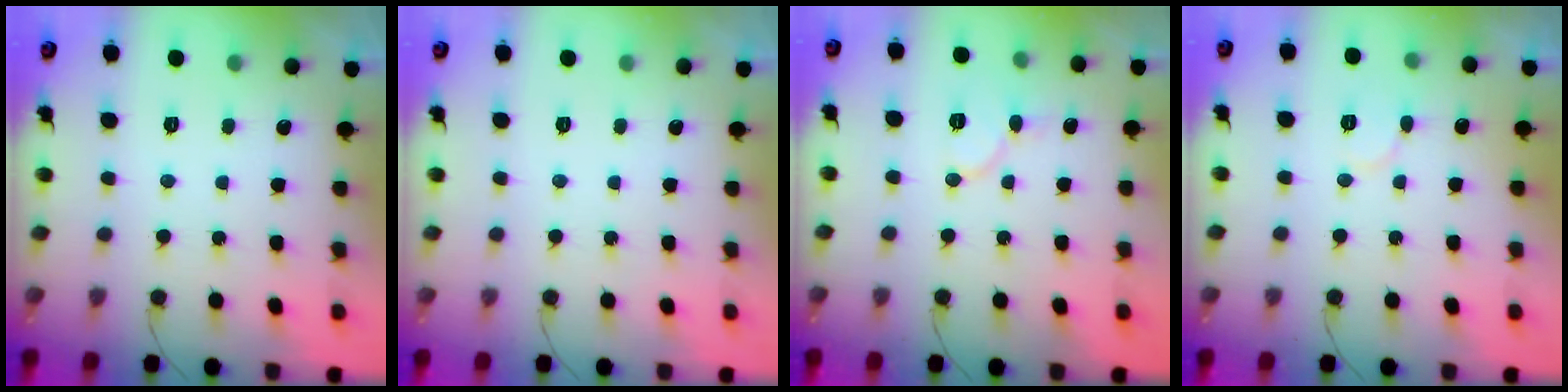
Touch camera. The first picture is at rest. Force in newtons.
{"total": 0.0}
{"total": 7.6, "press": 7.5, "slide": 0.8}
{"total": 5.6, "press": 5.6, "slide": 0.6}